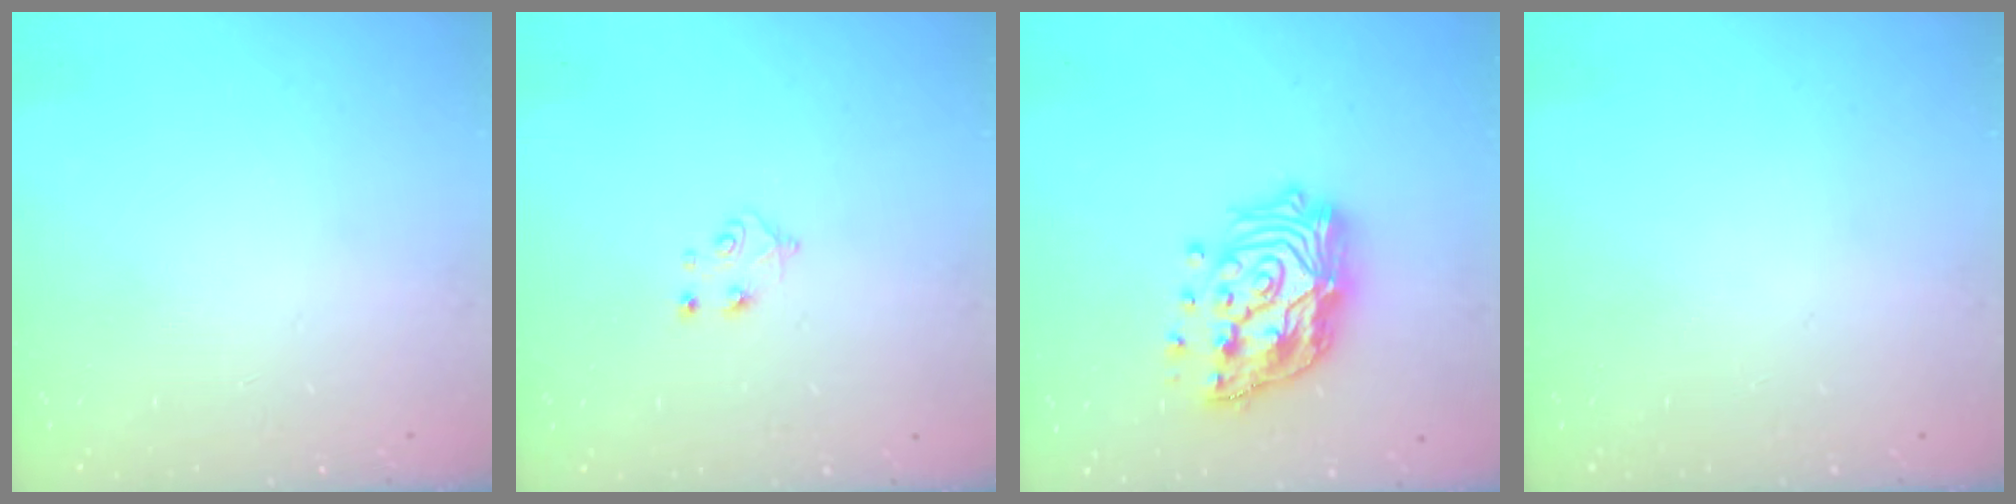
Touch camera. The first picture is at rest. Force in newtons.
{"total": 4.9, "press": 4.9, "slide": 0.5}
{"total": 19.2, "press": 19.1, "slide": 1.9}
{"total": 0.0}